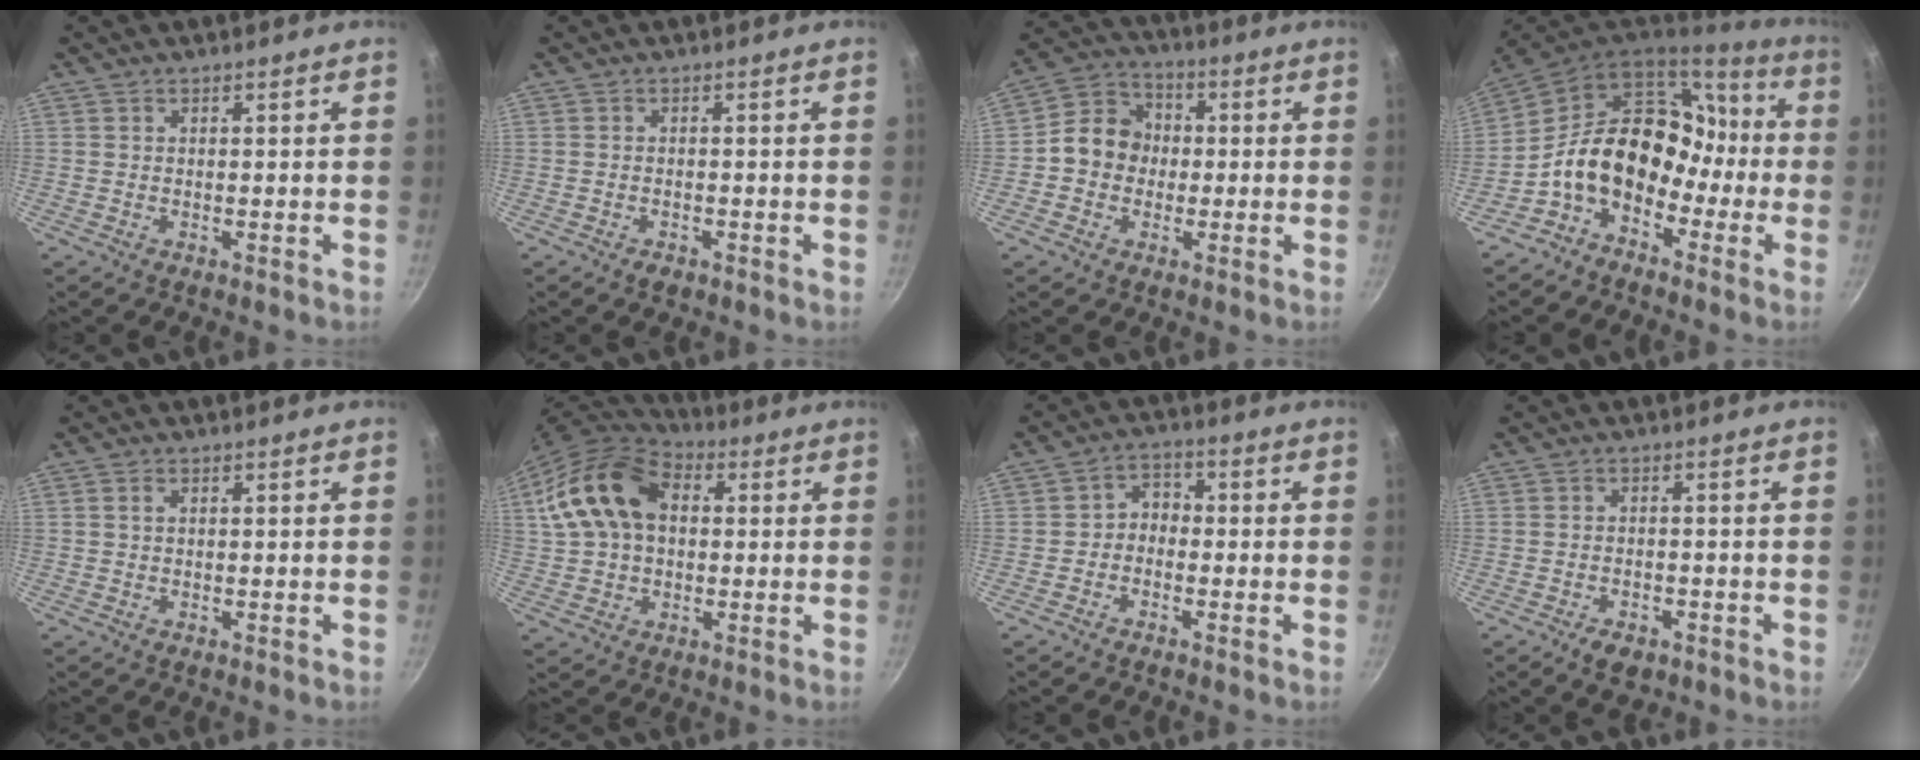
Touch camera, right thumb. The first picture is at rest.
{"total": 1.7, "force": [-1.1, 1.0, 0.9], "torque": [-0.017, 0.008, -0.016]}
{"total": 9.4, "force": [-0.6, 8.2, 4.4], "torque": [-0.041, 0.025, -0.031]}
{"total": 17.7, "force": [-4.4, 13.1, 11.1], "torque": [-0.136, 0.070, -0.092]}
{"total": 1.1, "force": [0.3, 0.7, 0.8], "torque": [-0.013, 0.003, 0.005]}
{"total": 16.9, "force": [3.1, 11.8, 11.8], "torque": [-0.207, 0.023, 0.044]}
{"total": 3.7, "force": [-1.2, 2.9, 2.0], "torque": [-0.014, 0.024, -0.032]}
{"total": 4.2, "force": [-2.5, 2.4, 2.4], "torque": [-0.035, 0.017, -0.031]}